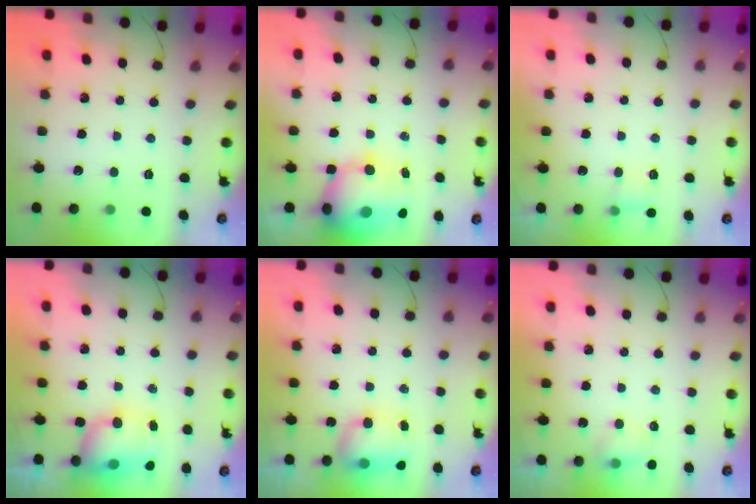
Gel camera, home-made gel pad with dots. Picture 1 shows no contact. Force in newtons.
{"total": 14.1, "press": 13.7, "slide": 3.6}
{"total": 5.0, "press": 3.8, "slide": 3.3}
{"total": 8.8, "press": 8.4, "slide": 2.7}
{"total": 9.1, "press": 8.3, "slide": 3.7}
{"total": 5.1, "press": 4.9, "slide": 1.4}